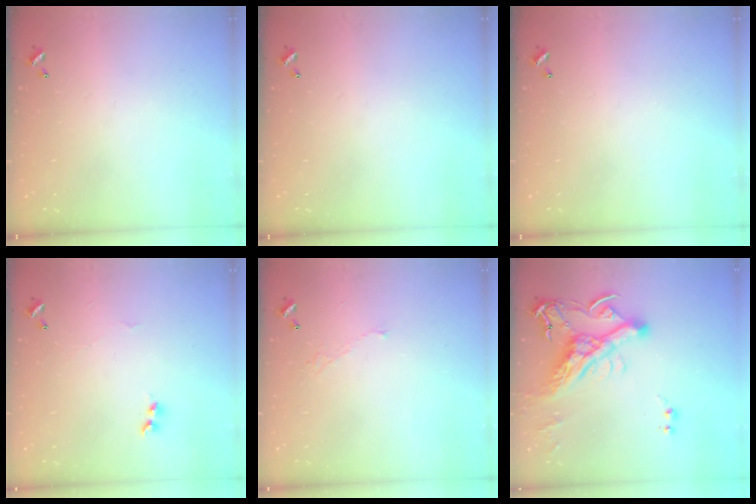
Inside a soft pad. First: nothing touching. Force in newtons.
{"total": 0.0}
{"total": 0.0}
{"total": 2.0, "press": 1.9, "slide": 0.6}
{"total": 3.5, "press": 3.5, "slide": 0.7}
{"total": 14.9, "press": 14.7, "slide": 2.3}